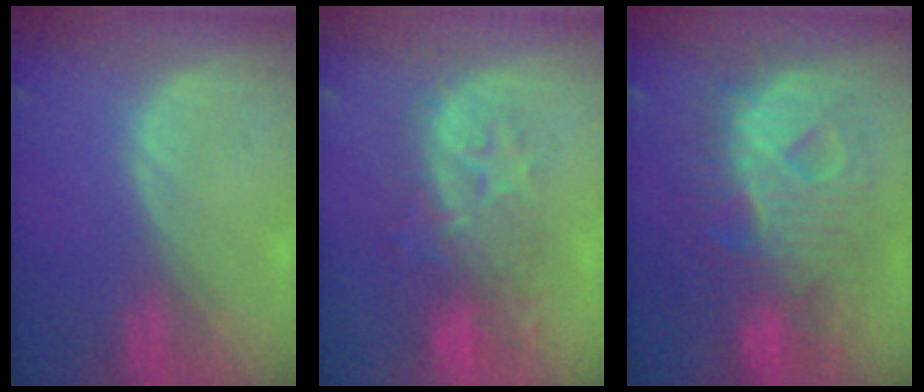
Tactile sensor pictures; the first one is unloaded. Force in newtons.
{"total": 9.4, "press": 8.7, "slide": 3.5}
{"total": 12.6, "press": 12.6, "slide": 1.2}